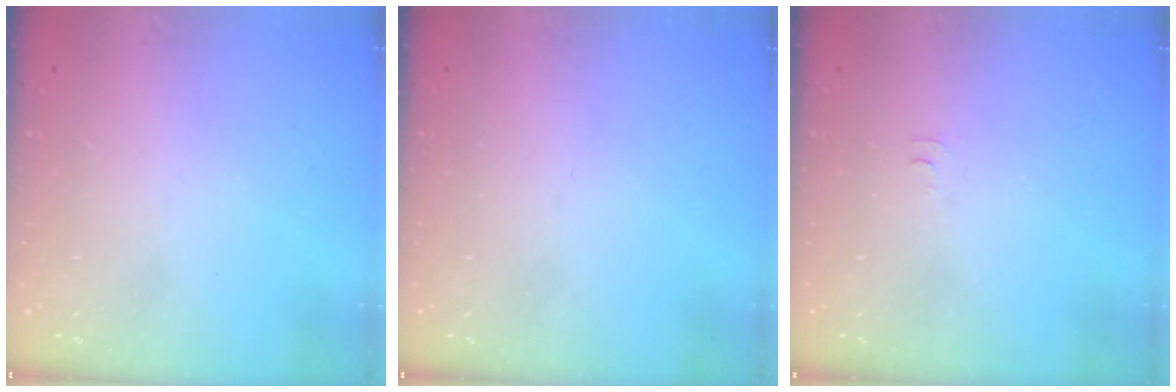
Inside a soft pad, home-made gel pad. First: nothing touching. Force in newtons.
{"total": 0.0}
{"total": 4.6, "press": 4.5, "slide": 0.6}